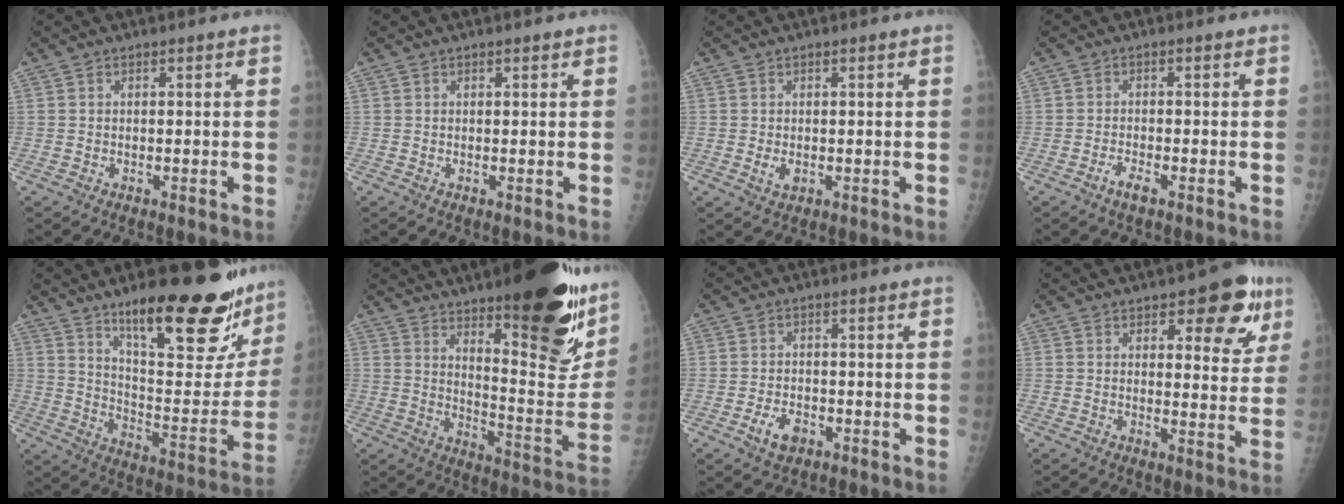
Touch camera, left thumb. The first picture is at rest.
{"total": 0.7, "force": [0.5, 0.2, 0.5], "torque": [-0.008, -0.001, 0.006]}
{"total": 2.0, "force": [-0.1, 1.3, 1.5], "torque": [-0.024, -0.005, 0.003]}
{"total": 2.1, "force": [-1.4, 0.5, 1.5], "torque": [-0.037, 0.005, -0.030]}
{"total": 26.9, "force": [18.5, 7.7, 18.1], "torque": [-0.214, -0.098, 0.275]}
{"total": 27.8, "force": [16.9, 7.5, 20.7], "torque": [-0.257, -0.091, 0.246]}
{"total": 4.1, "force": [-1.9, 2.6, 2.5], "torque": [-0.040, 0.009, -0.031]}
{"total": 11.1, "force": [5.6, 4.8, 8.3], "torque": [-0.058, -0.021, 0.064]}